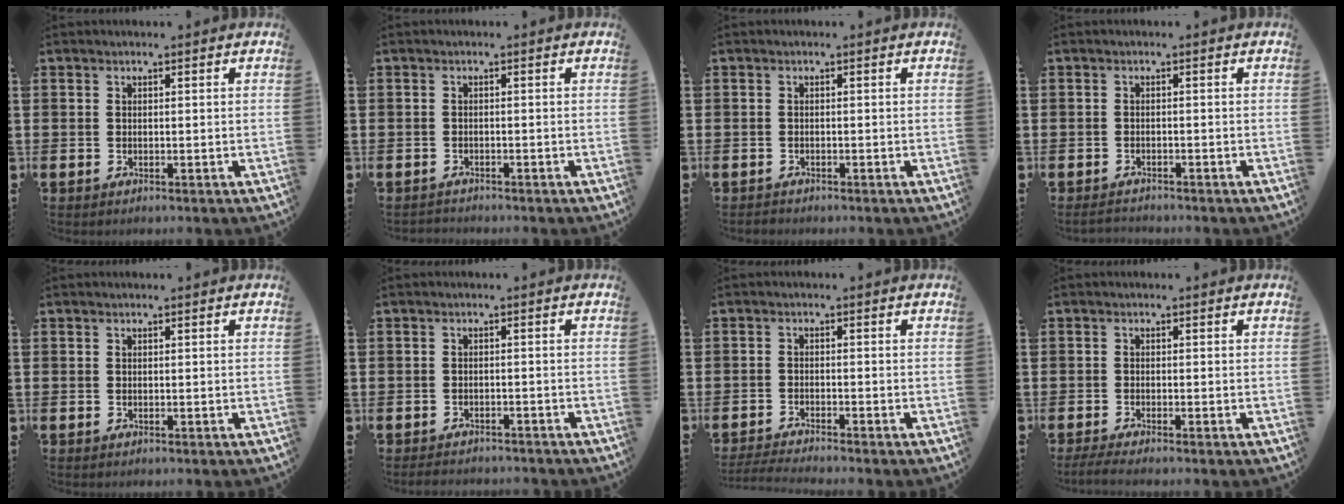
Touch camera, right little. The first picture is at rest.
{"total": 0.7, "force": [-0.7, 0.1, -0.1], "torque": [-0.001, -0.001, -0.014]}
{"total": 0.5, "force": [-0.5, 0.1, -0.1], "torque": [0.000, -0.001, -0.011]}
{"total": 1.0, "force": [-1.0, 0.2, 0.2], "torque": [-0.007, 0.002, -0.021]}
{"total": 0.0}
{"total": 1.6, "force": [-1.6, 0.1, 0.0], "torque": [-0.006, 0.001, -0.033]}
{"total": 1.3, "force": [-1.2, -0.3, 0.6], "torque": [-0.006, 0.004, -0.023]}
{"total": 1.1, "force": [-0.4, 0.0, 1.0], "torque": [-0.014, 0.001, -0.007]}